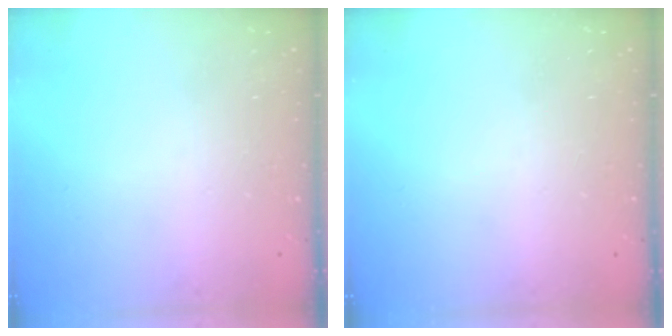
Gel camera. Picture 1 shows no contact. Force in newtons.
{"total": 0.0}